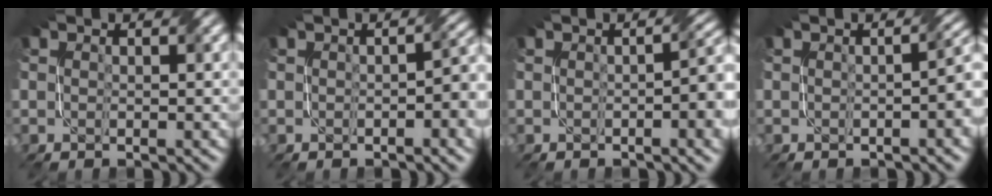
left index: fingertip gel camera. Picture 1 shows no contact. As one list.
[{"total": 3.3, "force": [-0.4, 0.8, 3.2], "torque": [-0.043, 0.005, -0.004]}, {"total": 5.1, "force": [-0.4, 1.6, 4.8], "torque": [-0.046, 0.003, 0.000]}, {"total": 3.7, "force": [-0.3, 1.2, 3.5], "torque": [-0.029, 0.011, 0.000]}]